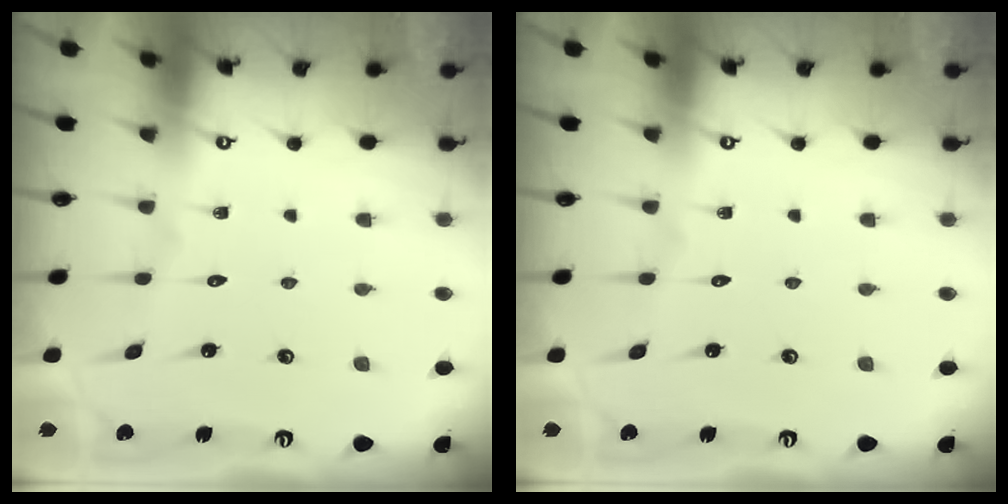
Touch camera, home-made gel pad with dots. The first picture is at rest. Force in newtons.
{"total": 0.0}